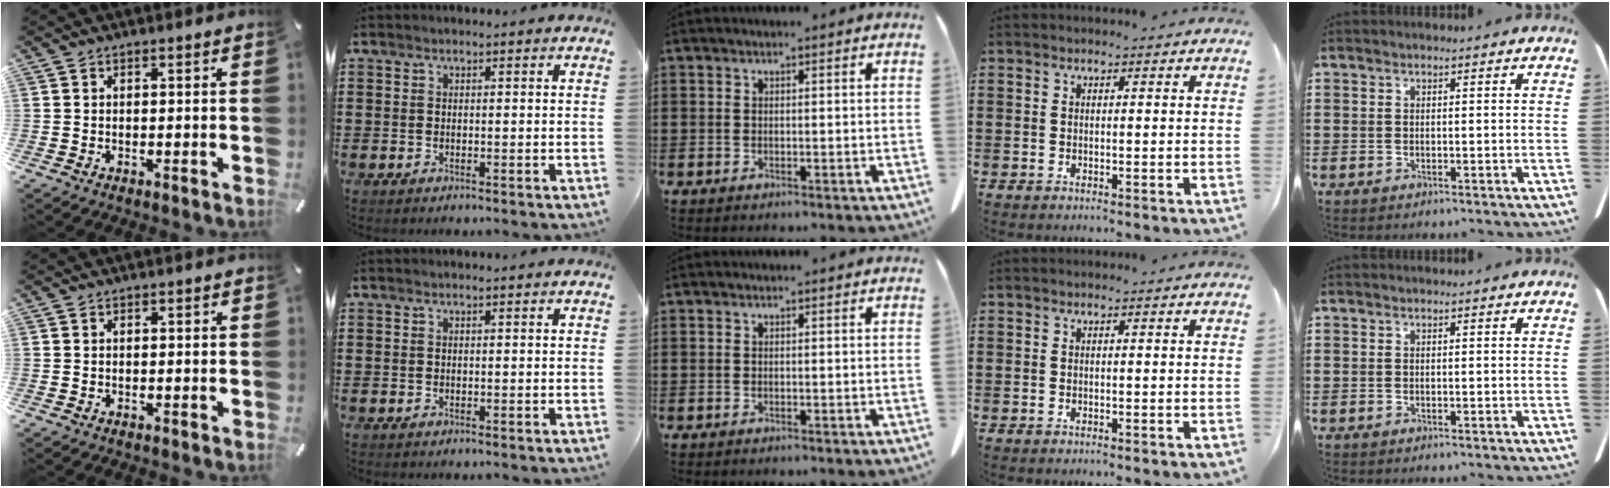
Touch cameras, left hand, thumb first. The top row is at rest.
{}